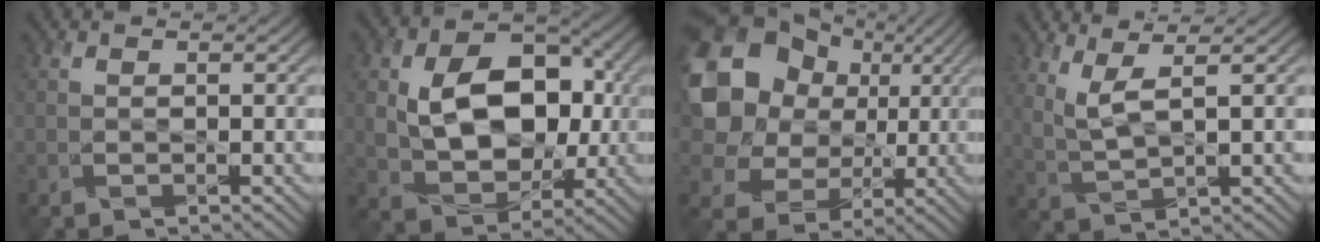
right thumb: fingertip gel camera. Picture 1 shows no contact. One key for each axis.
{"total": 12.0, "fx": 0.2, "fy": 8.4, "fz": 8.6, "tx": -0.154, "ty": 0.001, "tz": 0.008}
{"total": 14.3, "fx": 4.3, "fy": 11.7, "fz": 7.0, "tx": -0.186, "ty": 0.025, "tz": 0.071}
{"total": 4.2, "fx": 2.4, "fy": 0.9, "fz": 3.3, "tx": -0.086, "ty": 0.001, "tz": 0.058}